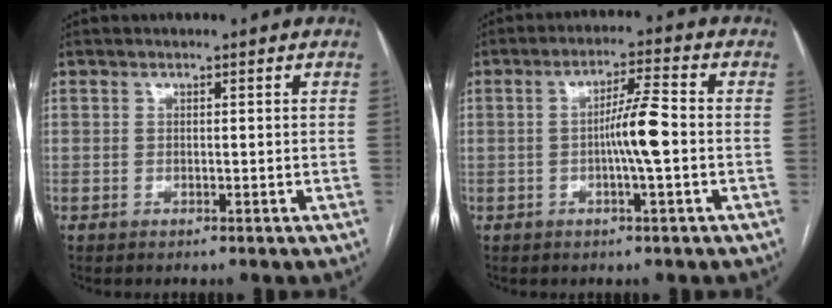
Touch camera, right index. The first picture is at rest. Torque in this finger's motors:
{"motor_torque": [0.99, 0.09, 0.20, 0.06]}